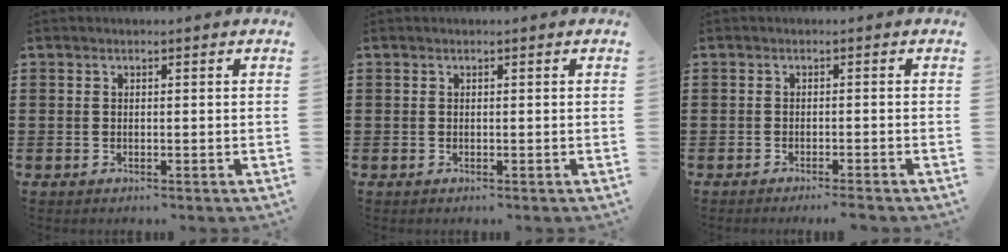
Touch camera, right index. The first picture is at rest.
{"total": 0.0}
{"total": 1.2, "force": [-1.1, -0.2, 0.5], "torque": [-0.009, 0.000, -0.021]}